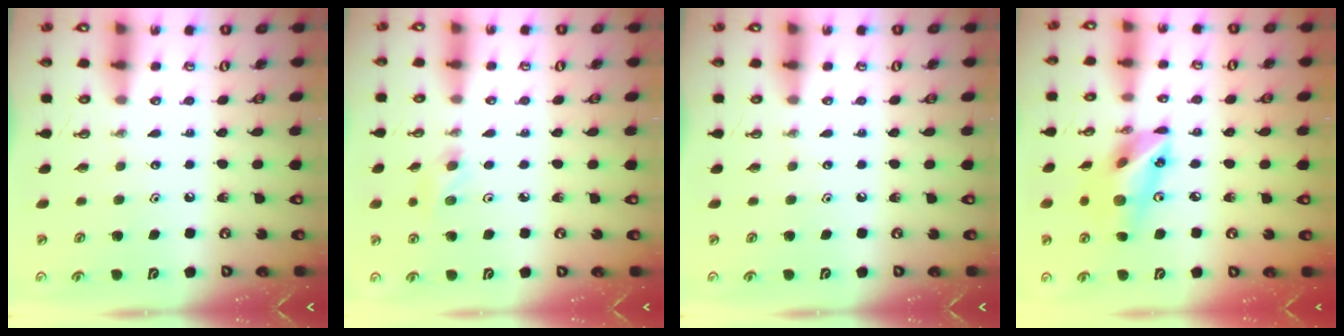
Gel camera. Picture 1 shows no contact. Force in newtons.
{"total": 3.8, "press": 3.8, "slide": 0.7}
{"total": 0.0}
{"total": 16.3, "press": 15.9, "slide": 3.6}